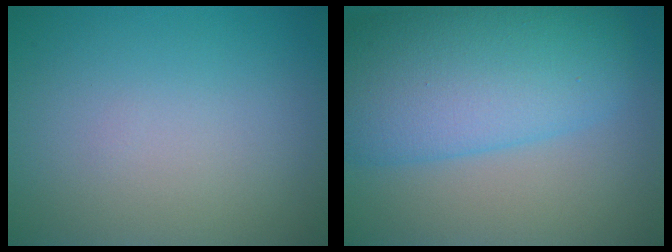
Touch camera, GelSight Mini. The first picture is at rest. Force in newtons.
{"total": 10.8, "press": 10.7, "slide": 0.5}